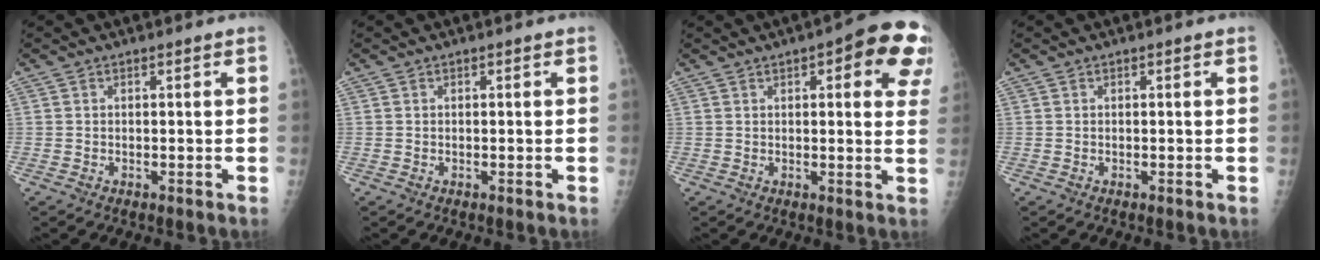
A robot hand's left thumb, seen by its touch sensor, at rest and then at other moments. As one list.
[{"total": 0.0}, {"total": 14.0, "force": [6.3, 4.7, 11.6], "torque": [-0.102, -0.014, 0.062]}, {"total": 0.0}]